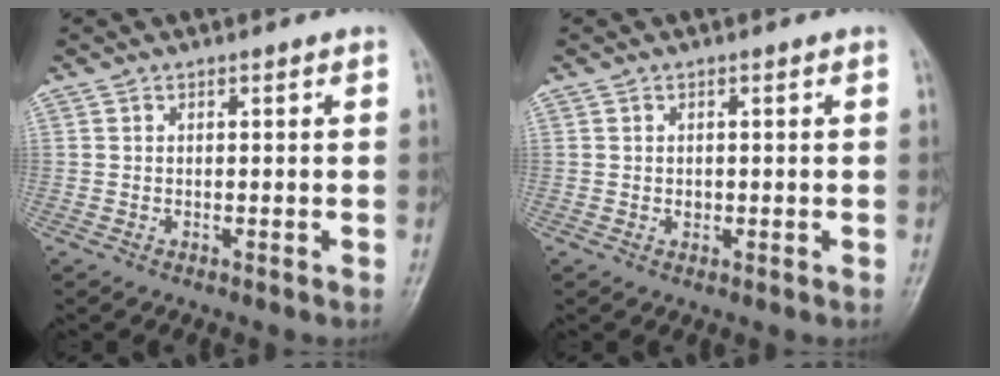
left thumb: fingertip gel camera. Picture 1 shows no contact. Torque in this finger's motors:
{"motor_torque": [-0.03, -0.01, 0.05, 0.00, -0.03]}